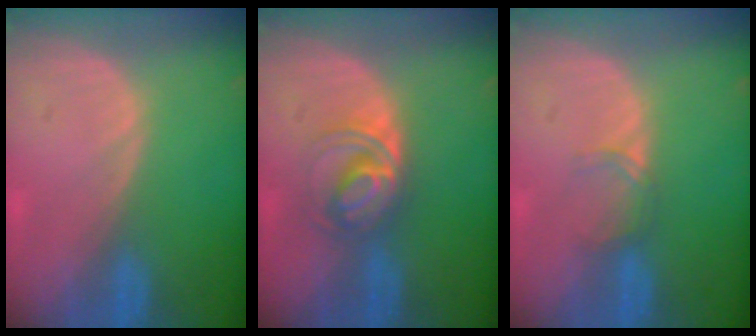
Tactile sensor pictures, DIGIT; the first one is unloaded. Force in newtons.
{"total": 5.7, "press": 5.4, "slide": 1.7}
{"total": 1.9, "press": 1.9, "slide": 0.3}